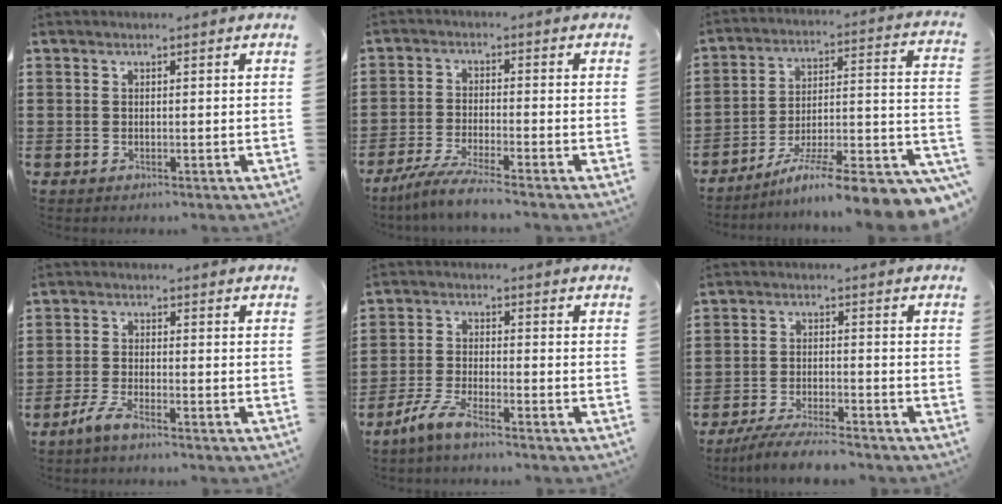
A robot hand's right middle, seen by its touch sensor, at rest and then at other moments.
{"total": 5.0, "force": [-4.4, -0.3, 2.4], "torque": [-0.061, -0.019, -0.087]}
{"total": 10.2, "force": [-7.9, 0.5, 6.4], "torque": [-0.076, 0.001, -0.146]}
{"total": 3.4, "force": [-2.7, 0.4, 2.0], "torque": [-0.054, -0.002, -0.059]}
{"total": 5.2, "force": [-4.3, 0.6, 2.8], "torque": [-0.072, -0.007, -0.088]}
{"total": 5.3, "force": [-4.9, 0.3, 2.0], "torque": [-0.046, -0.007, -0.097]}